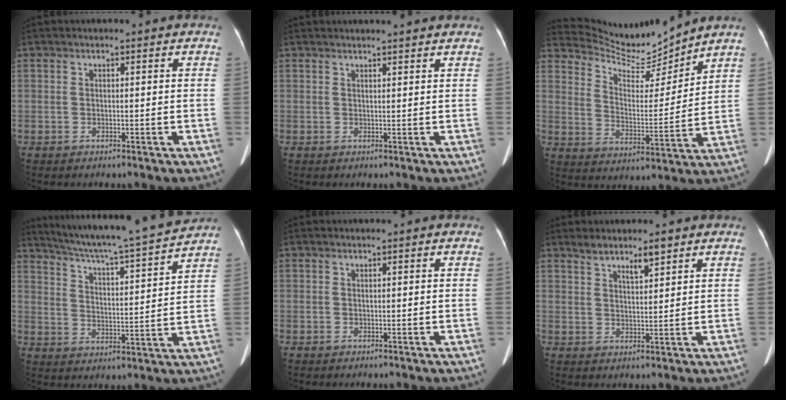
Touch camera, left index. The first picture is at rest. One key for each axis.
{"total": 4.8, "fx": 4.5, "fy": -0.3, "fz": 1.5, "tx": -0.018, "ty": 0.019, "tz": 0.047}
{"total": 10.4, "fx": 10.4, "fy": 0.1, "fz": 0.5, "tx": -0.025, "ty": -0.013, "tz": 0.185}
{"total": 16.7, "fx": 15.3, "fy": -1.2, "fz": 6.6, "tx": -0.117, "ty": -0.019, "tz": 0.225}
{"total": 0.0}
{"total": 3.5, "fx": 2.7, "fy": 0.4, "fz": 2.1, "tx": -0.037, "ty": 0.004, "tz": 0.049}